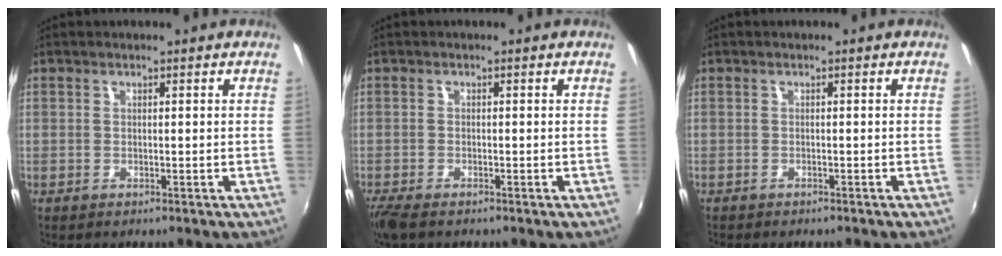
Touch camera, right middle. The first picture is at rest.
{"total": 4.0, "force": [-3.1, 1.0, 2.3], "torque": [-0.054, -0.017, -0.059]}
{"total": 1.2, "force": [-1.1, 0.3, 0.3], "torque": [-0.011, -0.007, -0.017]}